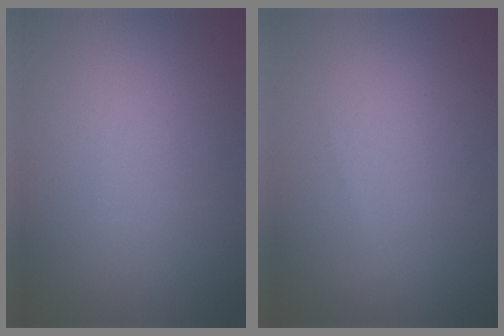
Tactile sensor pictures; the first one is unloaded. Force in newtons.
{"total": 0.6, "press": 0.5, "slide": 0.1}